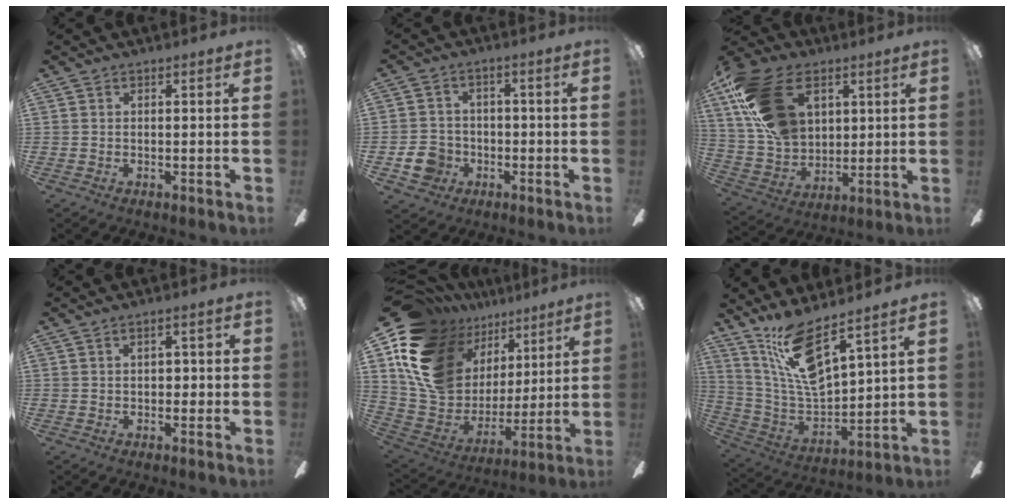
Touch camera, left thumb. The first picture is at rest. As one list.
[{"total": 7.6, "force": [-2.7, 6.5, 2.7], "torque": [-0.074, 0.017, -0.051]}, {"total": 21.3, "force": [9.3, 13.8, 13.3], "torque": [-0.278, -0.018, 0.174]}, {"total": 3.0, "force": [0.1, 1.9, 2.3], "torque": [-0.030, 0.005, -0.005]}, {"total": 18.2, "force": [9.4, 12.8, 8.9], "torque": [-0.190, -0.055, 0.183]}, {"total": 15.8, "force": [10.7, 4.7, 10.7], "torque": [-0.228, -0.065, 0.188]}]